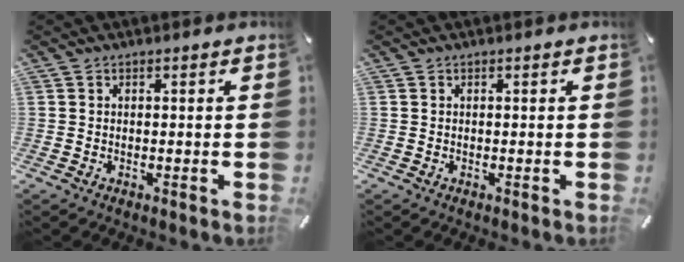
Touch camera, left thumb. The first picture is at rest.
{"total": 0.0}